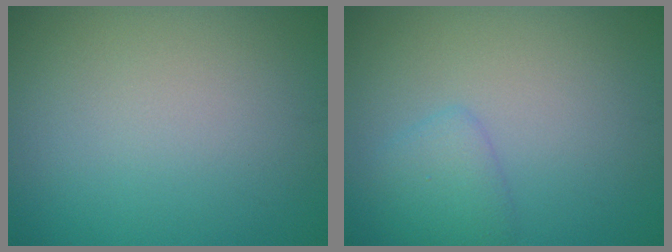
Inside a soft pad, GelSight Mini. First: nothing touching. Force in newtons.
{"total": 1.9, "press": 1.9, "slide": 0.2}